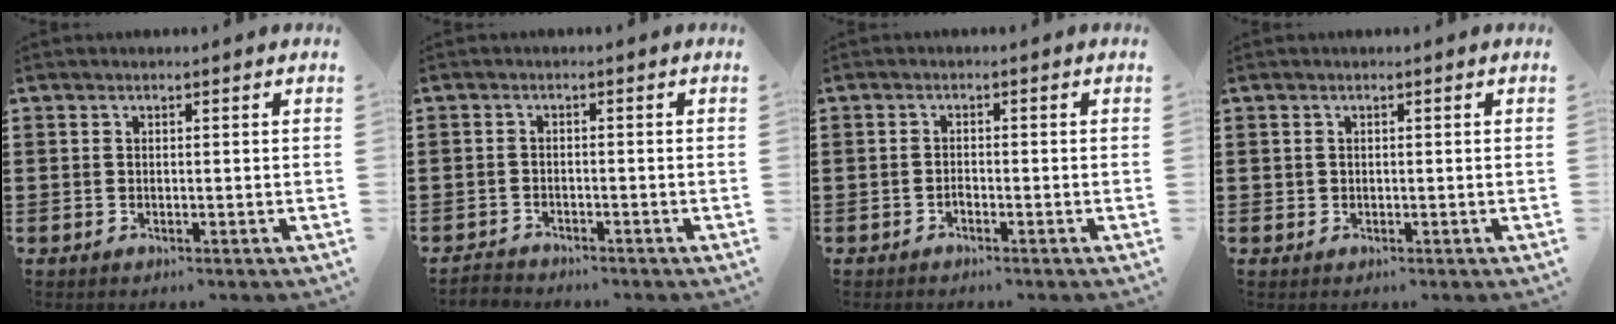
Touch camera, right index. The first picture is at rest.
{"total": 1.5, "force": [-1.5, 0.1, -0.1], "torque": [-0.004, 0.001, -0.033]}
{"total": 0.9, "force": [-0.7, 0.4, 0.4], "torque": [-0.011, -0.002, -0.014]}
{"total": 0.6, "force": [0.2, 0.6, 0.1], "torque": [-0.004, 0.004, 0.004]}